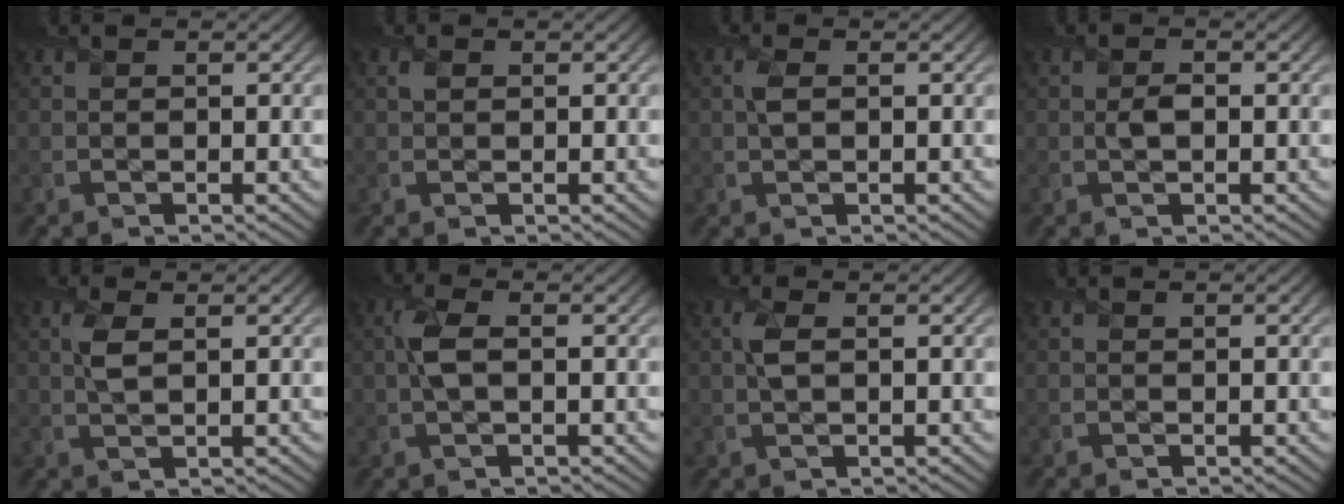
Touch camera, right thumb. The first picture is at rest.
{"total": 0.5, "force": [0.2, 0.4, 0.3], "torque": [-0.006, -0.003, 0.005]}
{"total": 1.6, "force": [0.2, 0.8, 1.4], "torque": [-0.037, 0.002, 0.005]}
{"total": 1.3, "force": [-0.1, 0.8, 1.1], "torque": [-0.021, -0.003, -0.001]}
{"total": 2.6, "force": [0.7, 1.0, 2.3], "torque": [-0.057, 0.001, 0.016]}
{"total": 3.4, "force": [0.2, 1.4, 3.1], "torque": [-0.077, 0.004, 0.003]}
{"total": 2.3, "force": [0.4, 0.9, 2.0], "torque": [-0.051, 0.003, 0.008]}
{"total": 0.0}